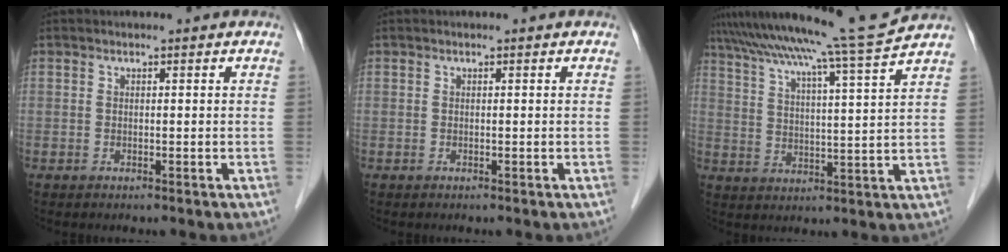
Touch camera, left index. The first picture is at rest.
{"total": 0.0}
{"total": 14.7, "force": [13.2, -3.1, 5.7], "torque": [-0.106, -0.033, 0.195]}